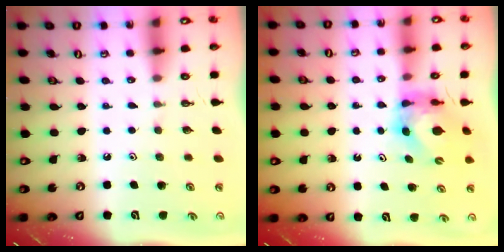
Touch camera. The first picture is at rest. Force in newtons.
{"total": 5.5, "press": 5.4, "slide": 0.7}